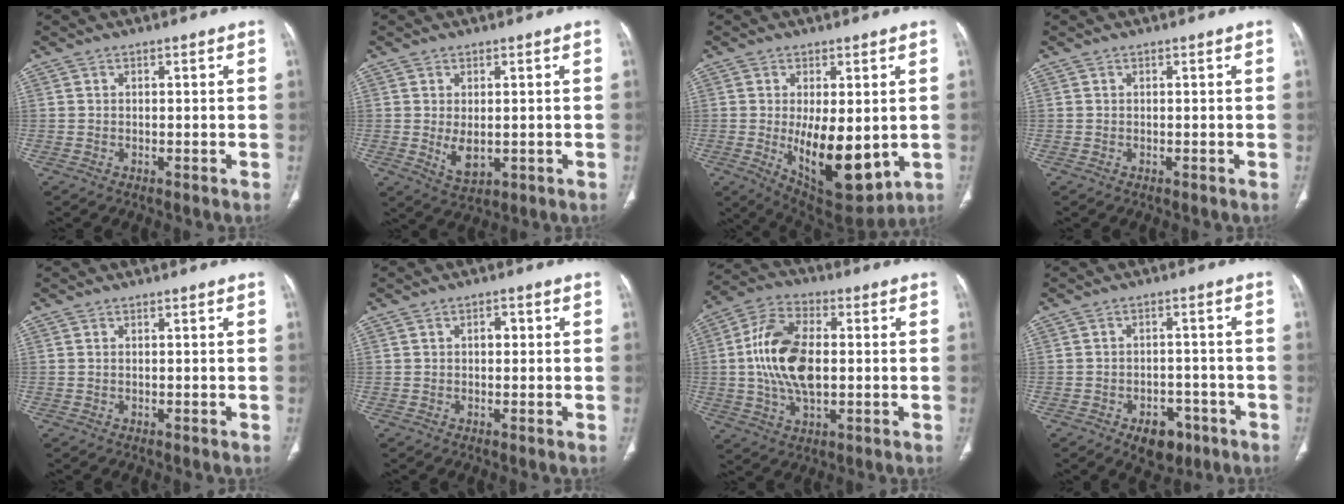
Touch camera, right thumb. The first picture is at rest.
{"total": 4.8, "force": [-0.4, 2.7, 3.9], "torque": [-0.064, -0.010, 0.008]}
{"total": 15.6, "force": [-1.8, 7.2, 13.7], "torque": [-0.190, -0.028, -0.003]}
{"total": 0.0}
{"total": 0.0}
{"total": 2.0, "force": [0.3, 1.3, 1.4], "torque": [-0.016, 0.007, 0.003]}
{"total": 15.3, "force": [0.3, 8.5, 12.8], "torque": [-0.249, 0.015, 0.002]}
{"total": 7.1, "force": [-3.9, 4.6, 3.8], "torque": [-0.028, 0.024, -0.051]}